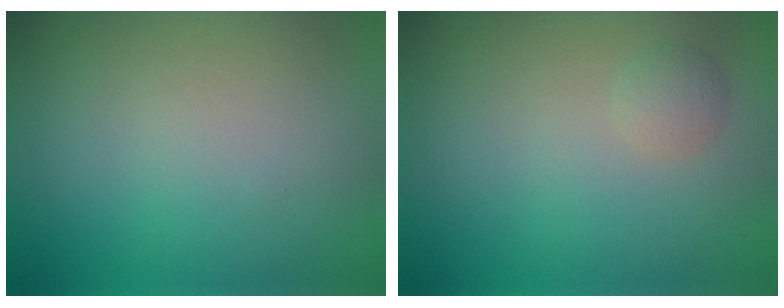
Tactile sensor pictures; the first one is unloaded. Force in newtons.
{"total": 1.1, "press": 1.1, "slide": 0.0}